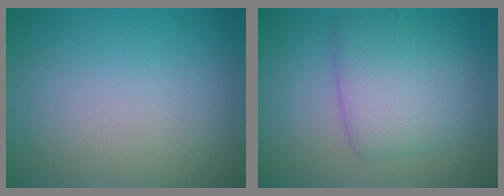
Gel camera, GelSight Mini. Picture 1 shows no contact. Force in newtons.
{"total": 4.8, "press": 4.8, "slide": 0.1}